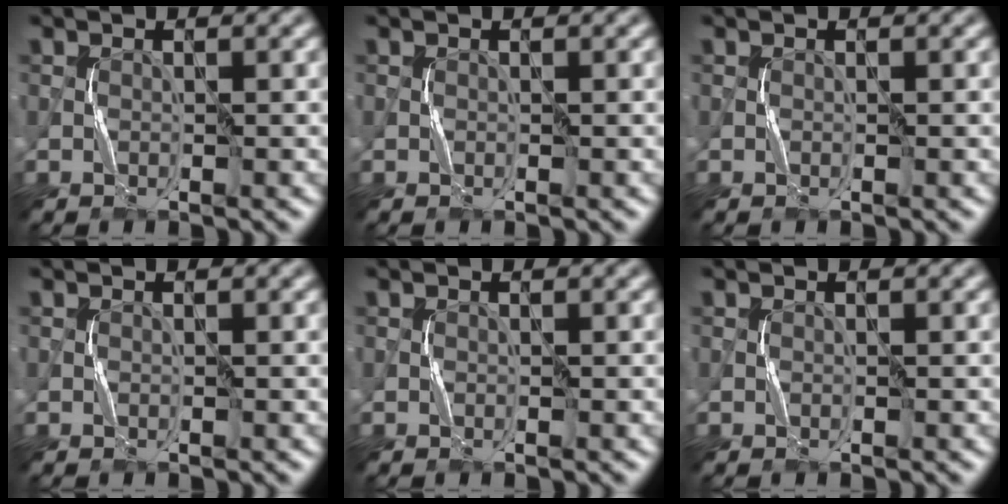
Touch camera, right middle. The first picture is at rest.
{"total": 0.0}
{"total": 0.0}
{"total": 0.0}
{"total": 0.0}
{"total": 0.0}